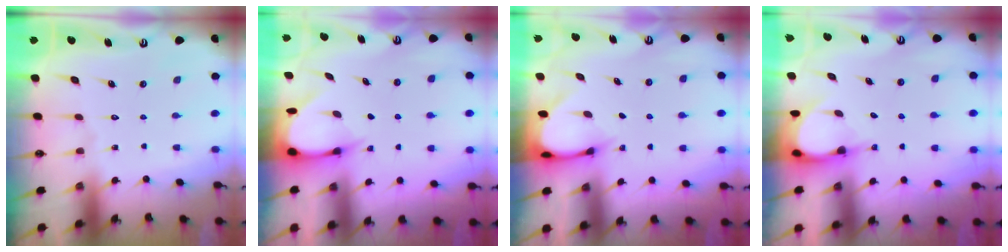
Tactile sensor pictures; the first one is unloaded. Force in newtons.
{"total": 3.9, "press": 3.9, "slide": 0.4}
{"total": 3.0, "press": 3.0, "slide": 0.2}
{"total": 3.9, "press": 3.9, "slide": 0.2}